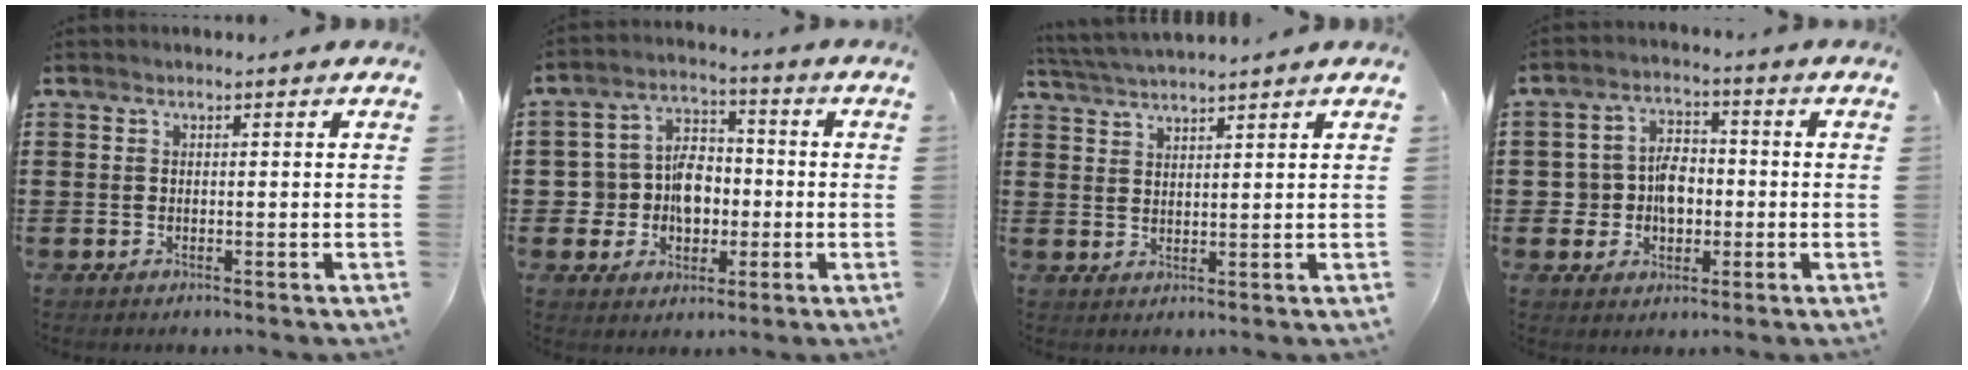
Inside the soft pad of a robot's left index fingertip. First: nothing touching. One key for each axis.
{"total": 7.4, "fx": -1.0, "fy": 6.4, "fz": 3.7, "tx": -0.091, "ty": 0.016, "tz": -0.017}
{"total": 3.3, "fx": 3.2, "fy": -0.3, "fz": 0.7, "tx": -0.024, "ty": -0.007, "tz": 0.059}
{"total": 5.4, "fx": -0.8, "fy": 4.3, "fz": 3.1, "tx": -0.068, "ty": 0.011, "tz": -0.017}